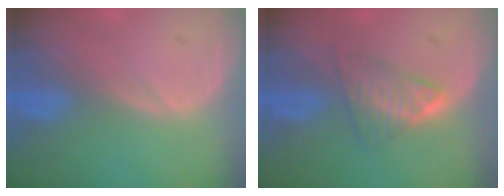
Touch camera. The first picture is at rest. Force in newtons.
{"total": 4.4, "press": 4.3, "slide": 0.8}